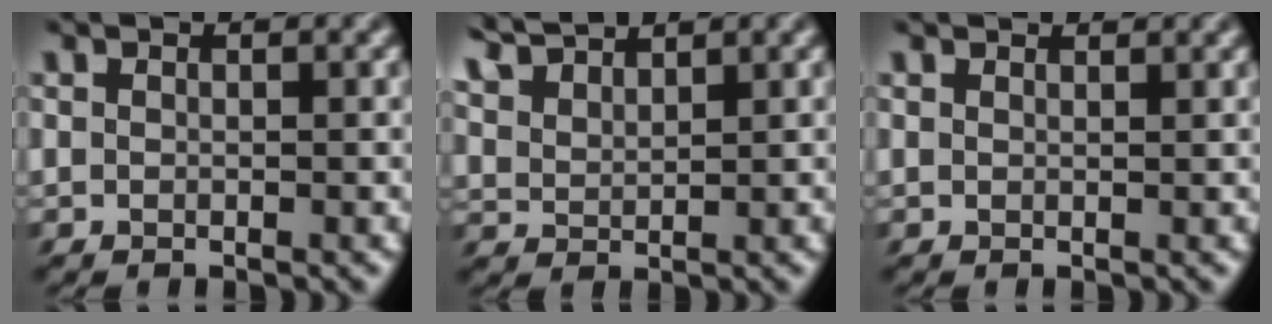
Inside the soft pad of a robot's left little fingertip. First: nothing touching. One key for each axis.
{"total": 3.6, "fx": 3.3, "fy": 0.3, "fz": 1.5, "tx": -0.042, "ty": 0.016, "tz": 0.052}
{"total": 1.6, "fx": 1.5, "fy": 0.2, "fz": 0.3, "tx": -0.016, "ty": 0.008, "tz": 0.028}